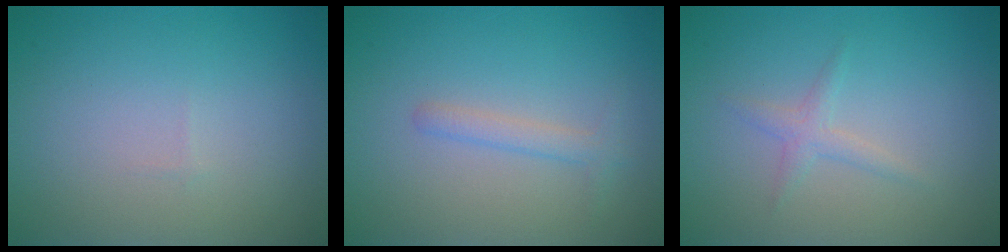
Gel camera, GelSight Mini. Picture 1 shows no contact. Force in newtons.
{"total": 1.8, "press": 1.8, "slide": 0.2}
{"total": 1.3, "press": 1.3, "slide": 0.0}